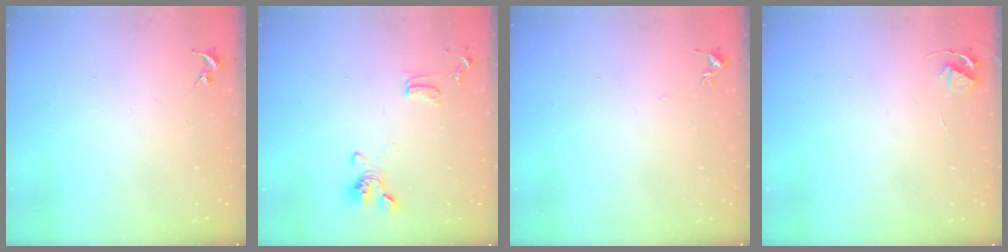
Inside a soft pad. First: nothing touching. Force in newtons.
{"total": 11.6, "press": 11.4, "slide": 2.1}
{"total": 3.9, "press": 3.9, "slide": 0.5}
{"total": 4.1, "press": 4.1, "slide": 0.5}